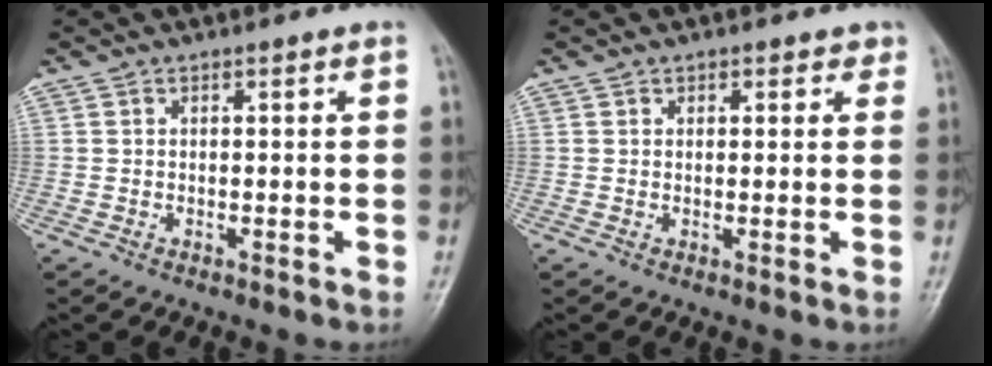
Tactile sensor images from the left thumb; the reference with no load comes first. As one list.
[{"total": 1.7, "force": [1.1, 1.3, 0.4], "torque": [0.016, -0.003, 0.008]}]